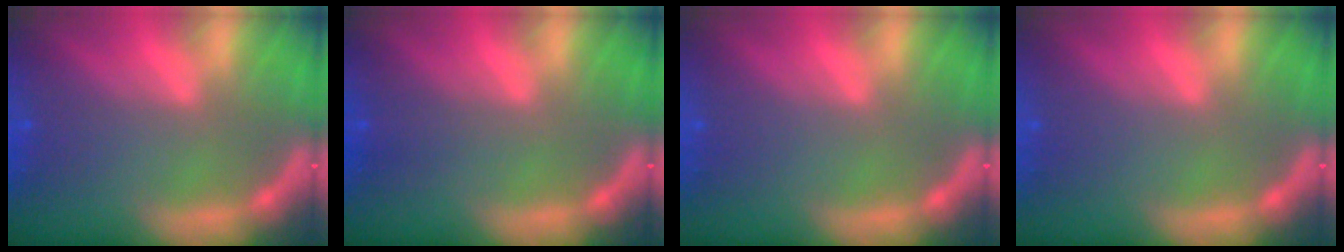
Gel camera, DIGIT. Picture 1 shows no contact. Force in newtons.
{"total": 1.0}
{"total": 0.0}
{"total": 0.0}